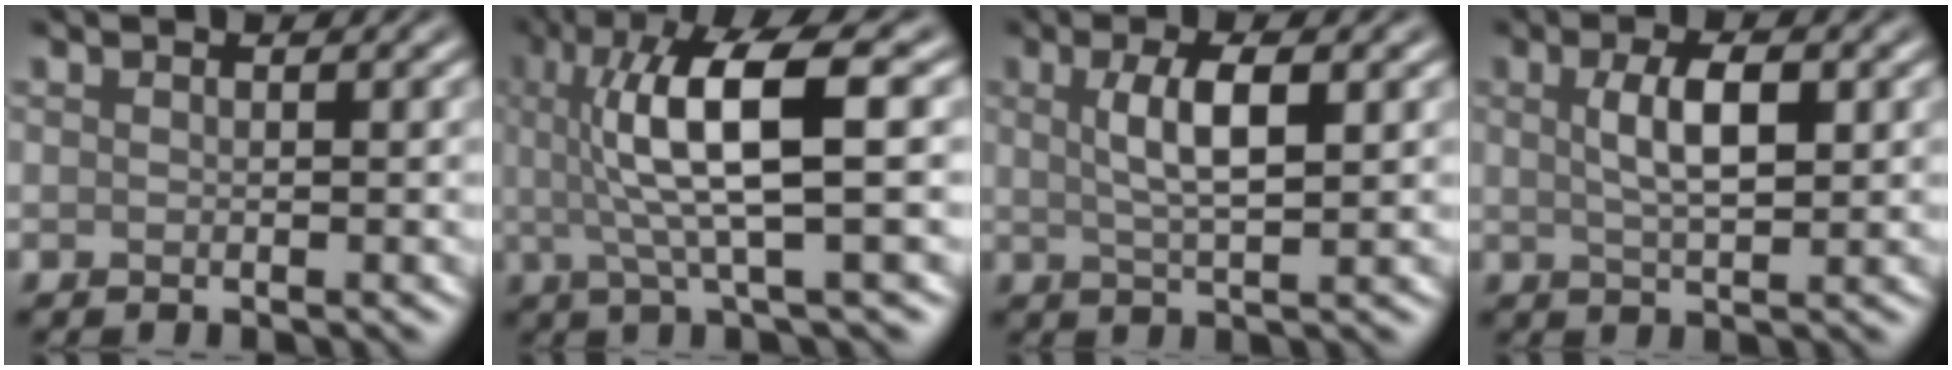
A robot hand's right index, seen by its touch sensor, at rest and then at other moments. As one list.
[{"total": 8.4, "force": [1.2, 1.9, 8.1], "torque": [-0.141, 0.002, 0.024]}, {"total": 4.1, "force": [1.0, 1.0, 3.8], "torque": [-0.072, 0.002, 0.020]}, {"total": 3.7, "force": [0.9, 1.2, 3.4], "torque": [-0.068, 0.002, 0.018]}]